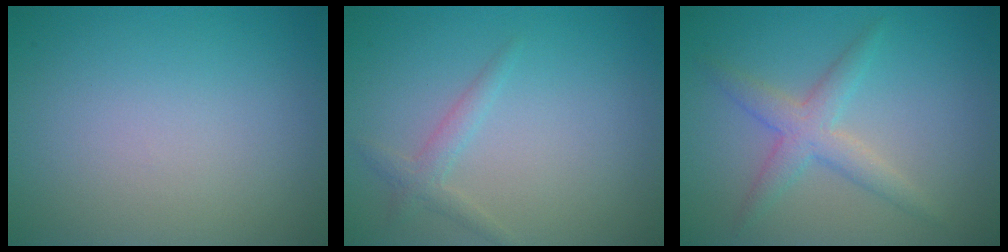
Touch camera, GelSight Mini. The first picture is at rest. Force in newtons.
{"total": 1.6, "press": 1.6, "slide": 0.1}
{"total": 3.0, "press": 3.0, "slide": 0.1}